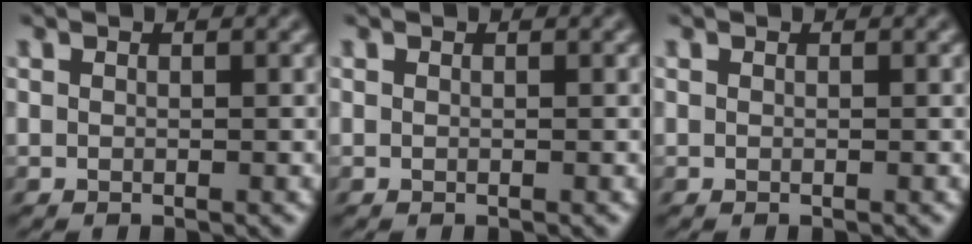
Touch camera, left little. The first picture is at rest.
{"total": 0.0}
{"total": 0.0}